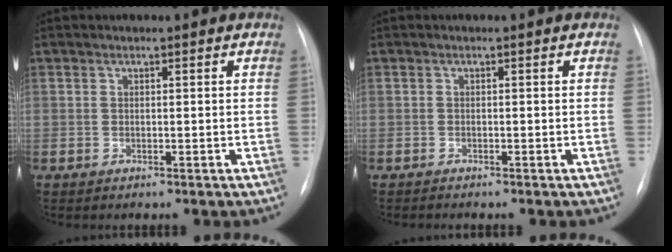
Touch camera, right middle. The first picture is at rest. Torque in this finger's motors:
{"motor_torque": [0.35, -0.34, 0.05, 0.02]}